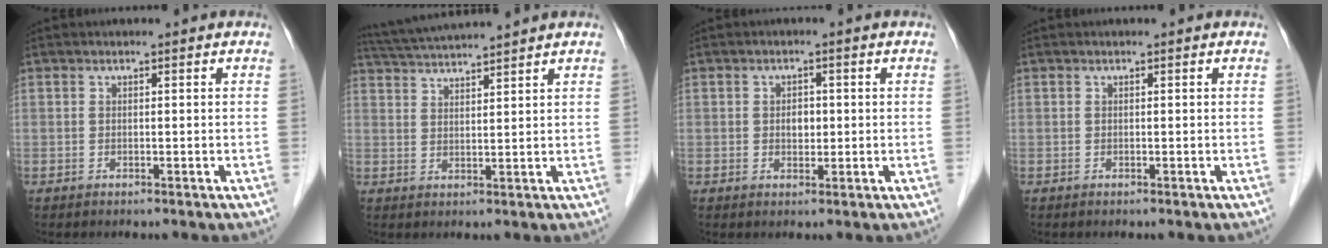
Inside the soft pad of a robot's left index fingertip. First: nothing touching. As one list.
[{"total": 8.5, "force": [7.9, -1.3, 2.7], "torque": [-0.058, 0.024, 0.133]}, {"total": 2.1, "force": [0.1, 1.5, 1.5], "torque": [-0.024, 0.003, 0.003]}, {"total": 0.0}]